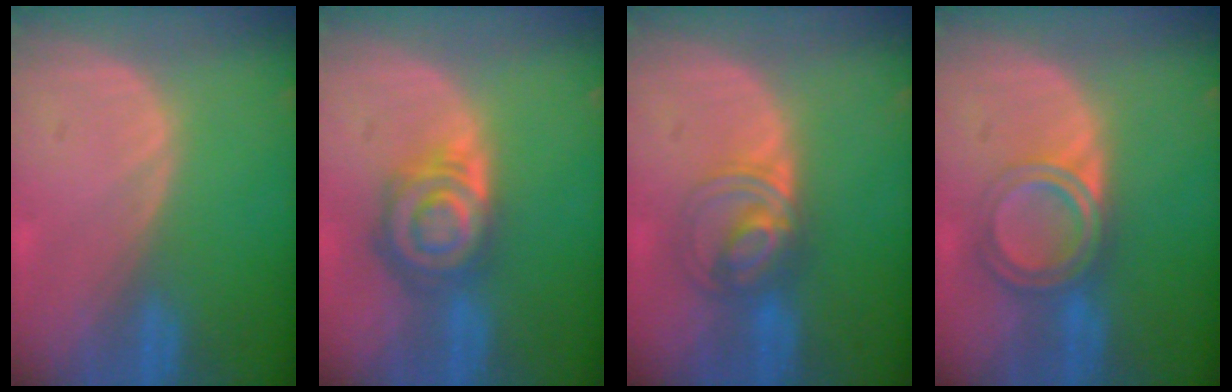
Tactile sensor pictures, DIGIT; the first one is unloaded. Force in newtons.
{"total": 8.0, "press": 7.0, "slide": 3.9}
{"total": 5.8, "press": 5.7, "slide": 0.5}
{"total": 6.4, "press": 5.4, "slide": 3.5}